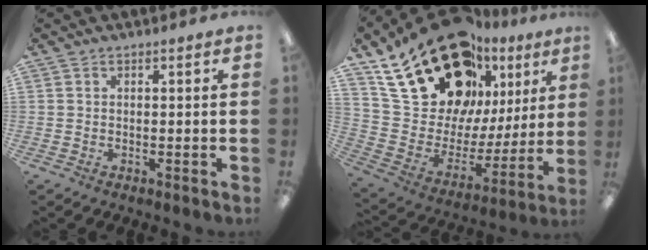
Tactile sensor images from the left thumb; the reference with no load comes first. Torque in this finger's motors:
{"motor_torque": [2.51, 2.50, 1.34, -1.43, 0.64]}